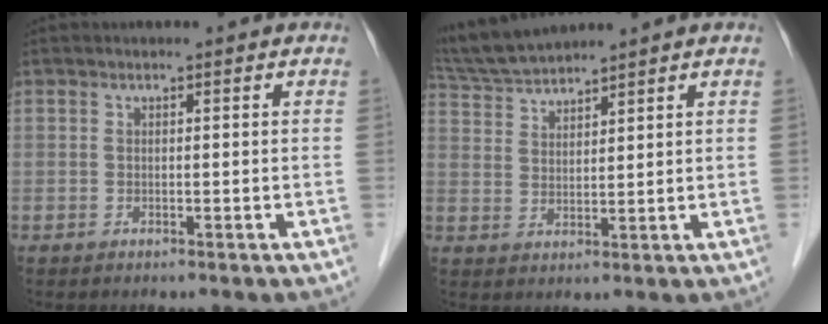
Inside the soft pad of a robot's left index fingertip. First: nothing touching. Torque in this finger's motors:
{"motor_torque": [0.09, -0.10, 0.05, 0.02]}